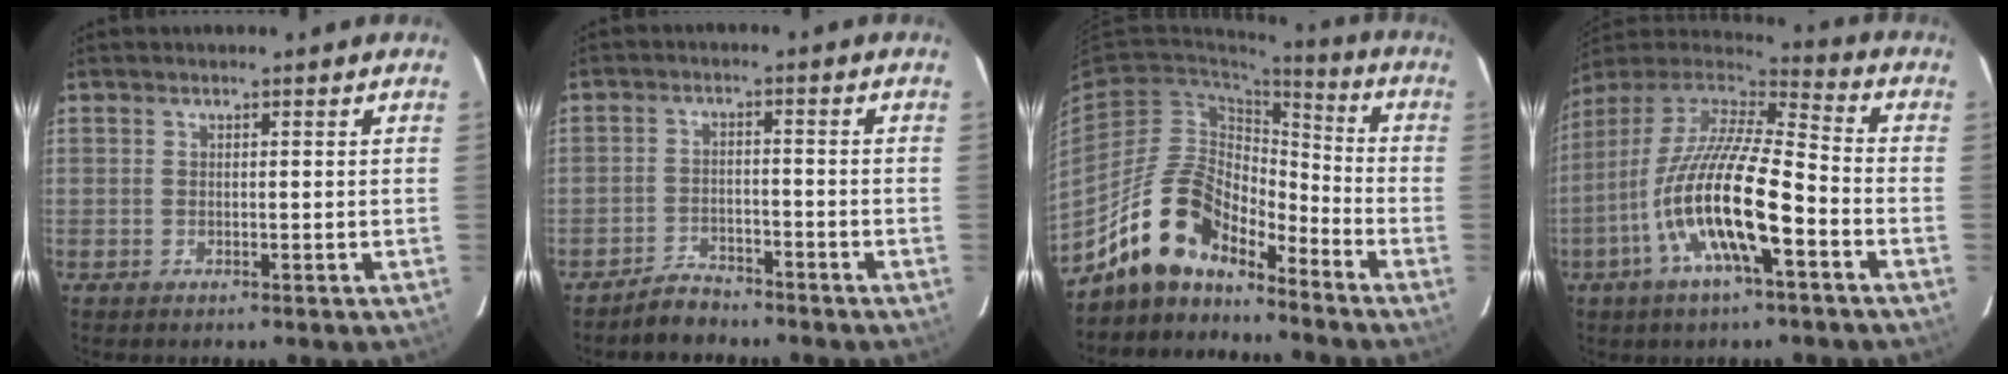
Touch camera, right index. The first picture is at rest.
{"total": 4.4, "force": [-3.9, 1.9, 0.7], "torque": [-0.030, 0.010, -0.066]}
{"total": 14.1, "force": [-11.5, 5.6, 6.0], "torque": [-0.122, 0.021, -0.212]}
{"total": 19.3, "force": [-7.2, 4.5, 17.4], "torque": [-0.322, -0.025, -0.143]}